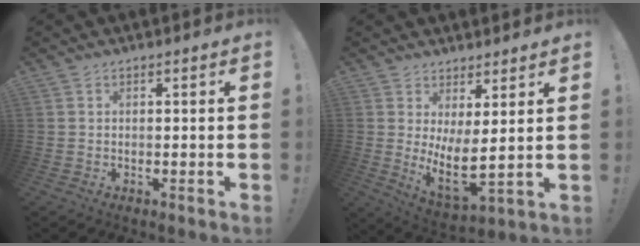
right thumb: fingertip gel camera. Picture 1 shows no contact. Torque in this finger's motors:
{"motor_torque": [0.54, 0.56, 0.28, -0.13, 0.19]}